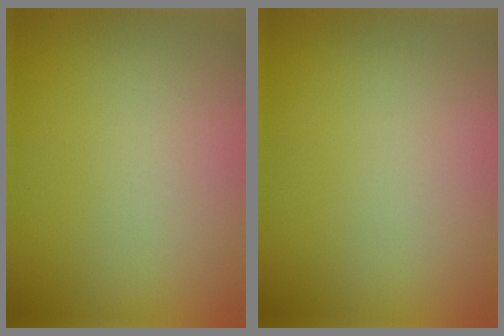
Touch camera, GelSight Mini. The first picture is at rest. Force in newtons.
{"total": 0.0}